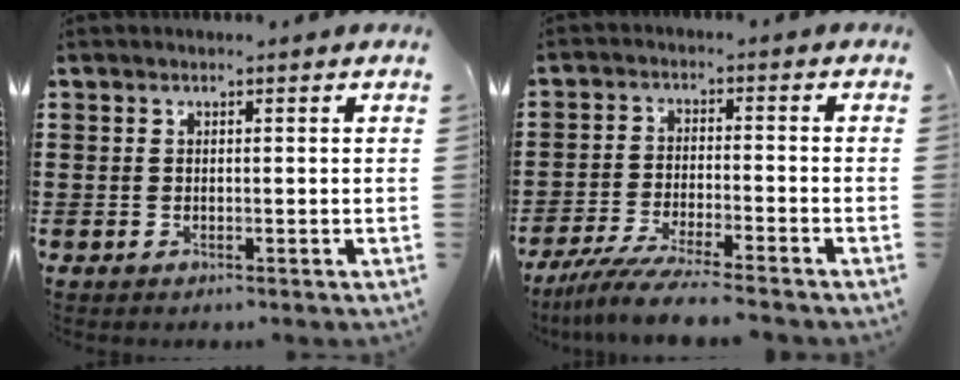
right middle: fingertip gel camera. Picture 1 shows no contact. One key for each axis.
{"total": 6.0, "fx": -5.5, "fy": -0.3, "fz": 2.4, "tx": -0.057, "ty": -0.019, "tz": -0.107}